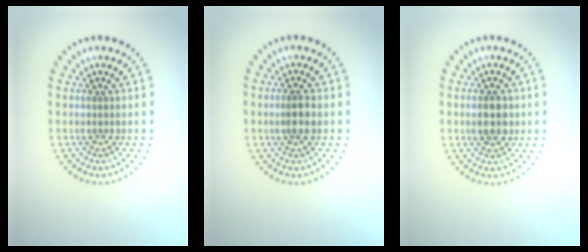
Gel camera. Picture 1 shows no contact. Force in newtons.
{"total": 1.9, "press": 1.7, "slide": 0.9}
{"total": 2.8, "press": 2.8, "slide": 0.1}